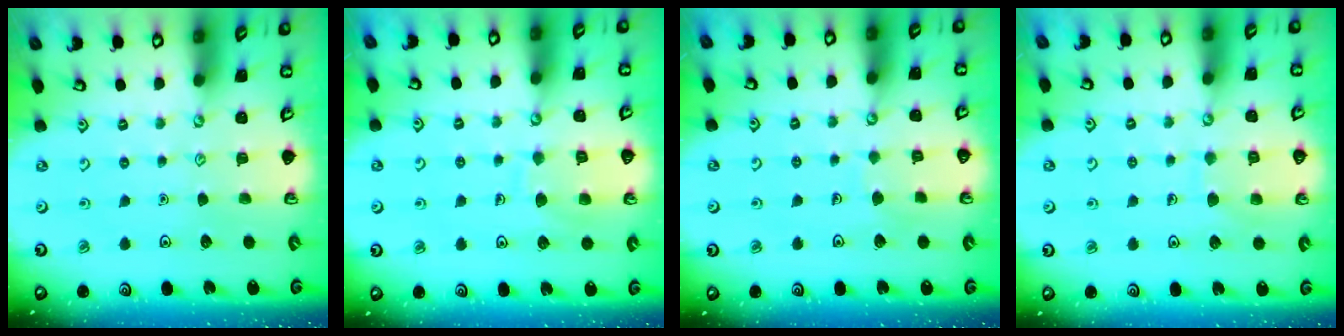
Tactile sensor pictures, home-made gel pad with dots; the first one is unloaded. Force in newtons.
{"total": 8.6, "press": 8.6, "slide": 0.7}
{"total": 4.6, "press": 4.6, "slide": 0.3}
{"total": 7.0, "press": 7.0, "slide": 0.5}